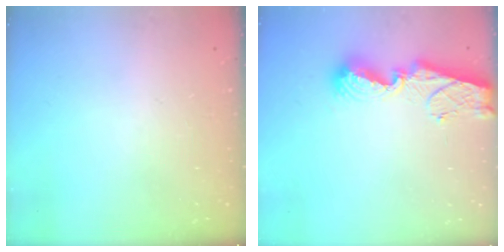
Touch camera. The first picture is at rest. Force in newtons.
{"total": 9.2, "press": 9.2, "slide": 1.1}